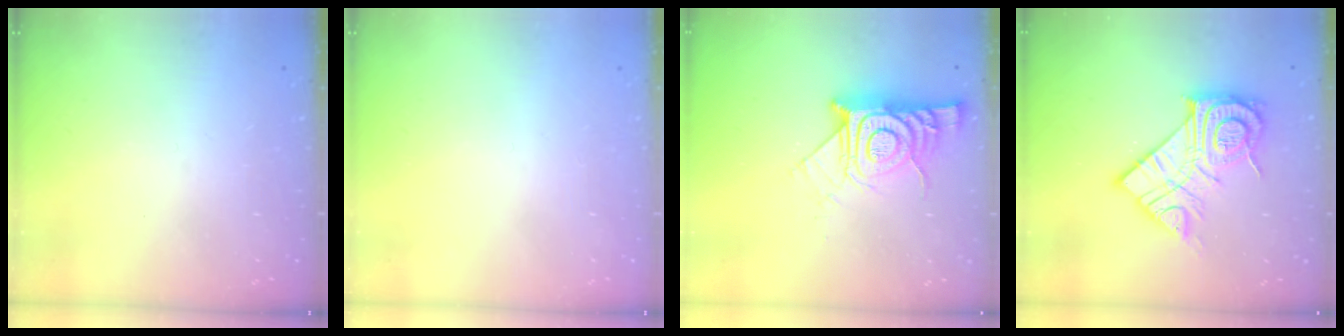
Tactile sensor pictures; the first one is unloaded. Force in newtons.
{"total": 1.5, "press": 1.5, "slide": 0.1}
{"total": 15.3, "press": 15.2, "slide": 1.1}
{"total": 17.8, "press": 17.8, "slide": 1.2}